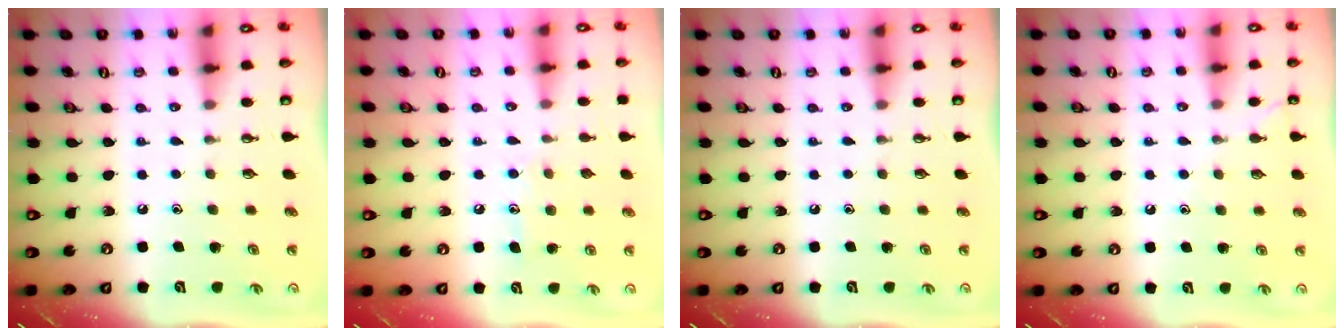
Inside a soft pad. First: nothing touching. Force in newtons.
{"total": 7.8, "press": 7.8, "slide": 0.5}
{"total": 0.0}
{"total": 4.4, "press": 4.4, "slide": 0.3}